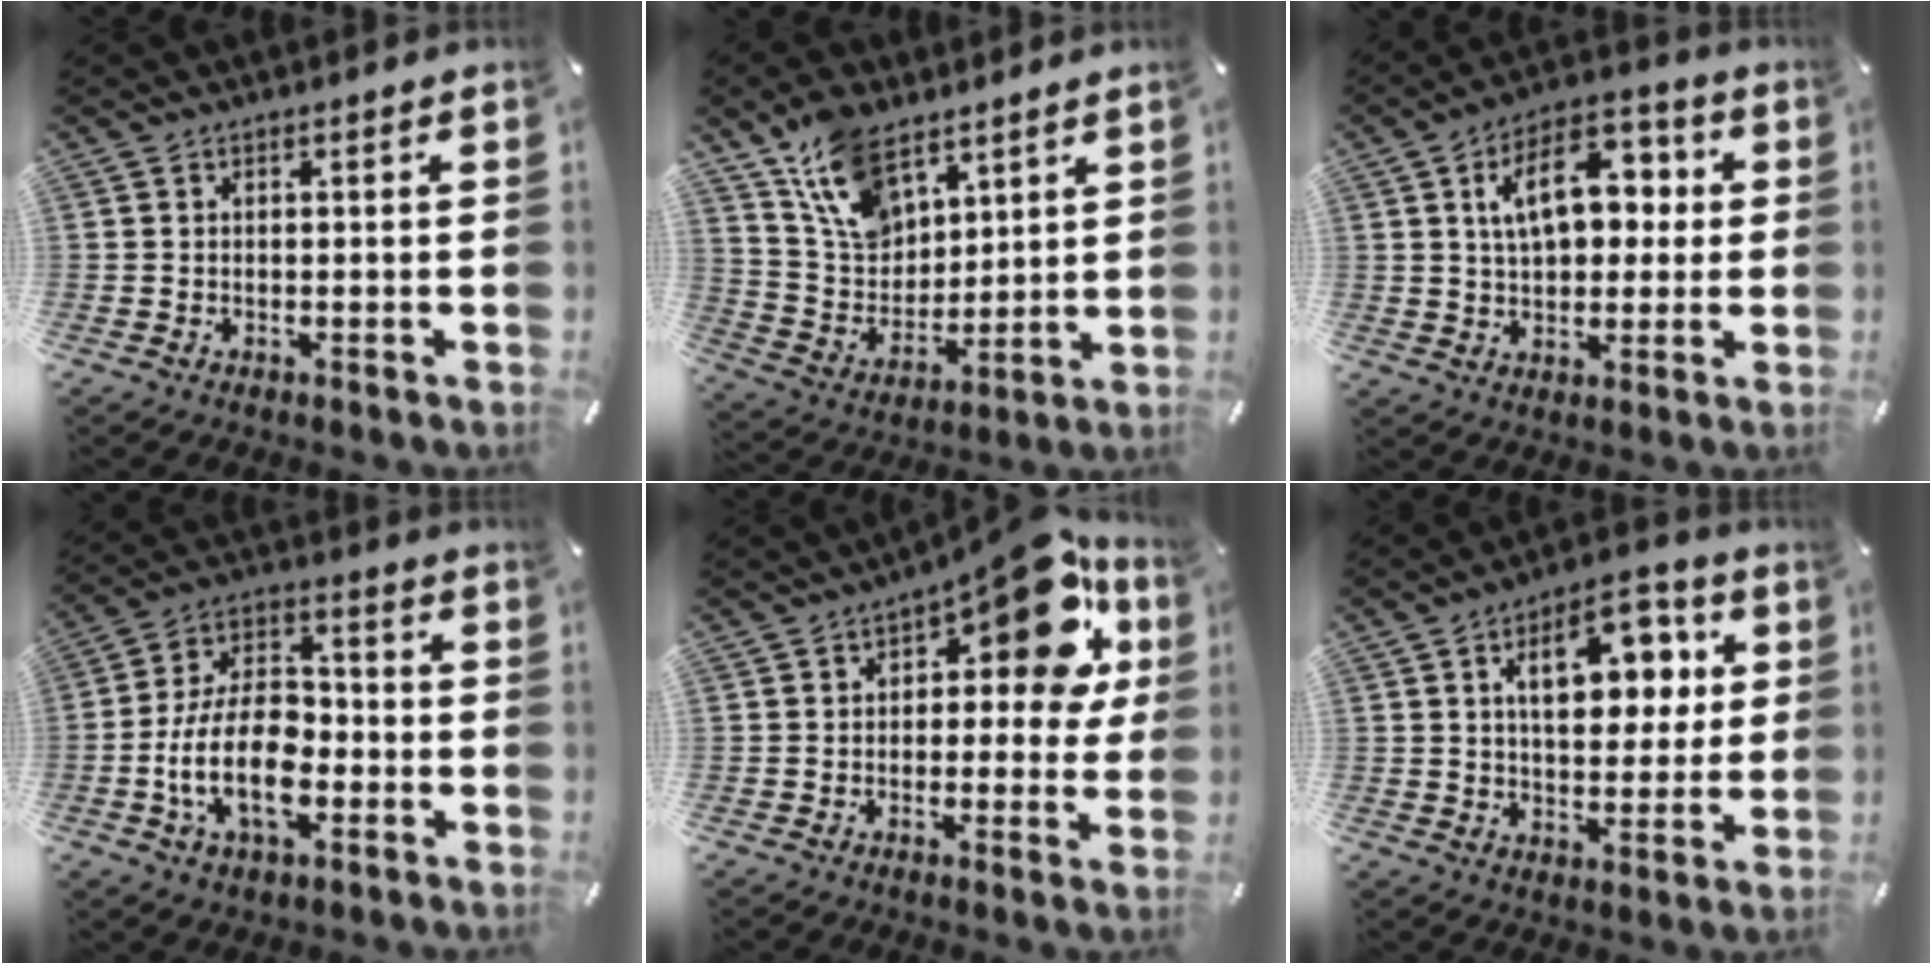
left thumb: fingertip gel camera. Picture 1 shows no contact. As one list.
[{"total": 14.2, "force": [8.8, 8.8, 6.9], "torque": [-0.147, -0.033, 0.172]}, {"total": 13.5, "force": [3.3, 8.6, 9.8], "torque": [-0.162, 0.007, 0.055]}, {"total": 15.4, "force": [-4.8, 9.3, 11.4], "torque": [-0.237, 0.007, -0.089]}, {"total": 15.7, "force": [6.8, 7.1, 12.2], "torque": [-0.150, -0.048, 0.108]}, {"total": 14.9, "force": [5.1, 8.8, 10.8], "torque": [-0.152, -0.008, 0.083]}]